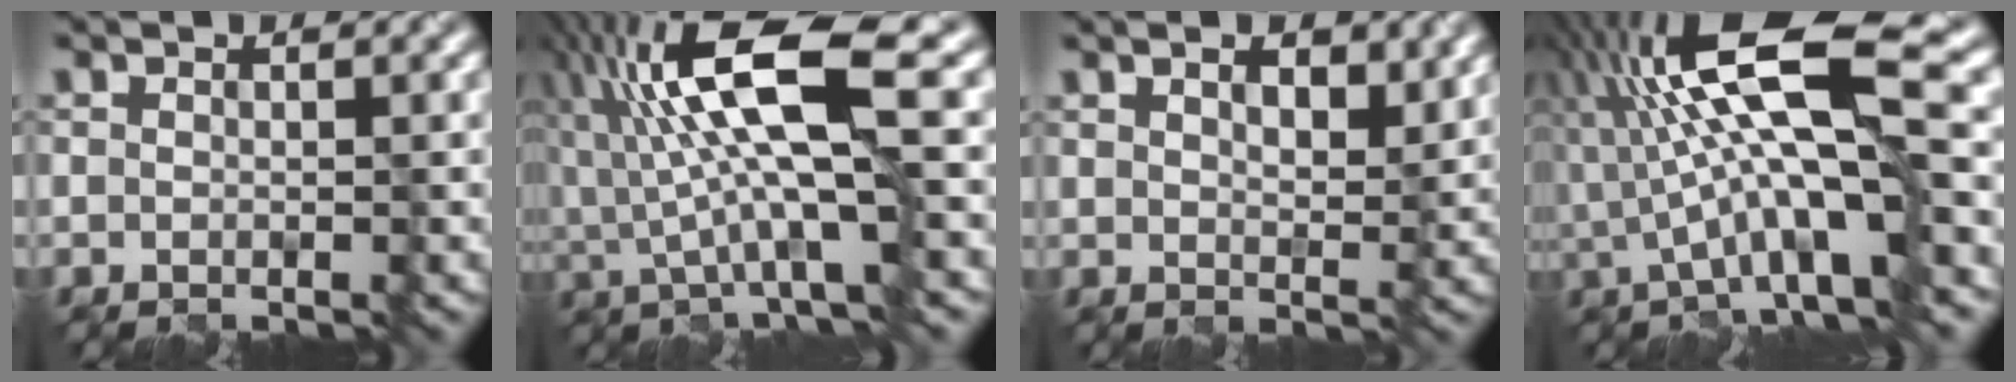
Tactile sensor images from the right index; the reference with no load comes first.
{"total": 10.4, "force": [1.7, 2.4, 9.9], "torque": [-0.182, 0.007, 0.034]}
{"total": 3.0, "force": [2.0, 1.2, 1.9], "torque": [-0.031, -0.003, 0.038]}
{"total": 11.3, "force": [1.0, 2.9, 10.9], "torque": [-0.190, 0.022, 0.012]}